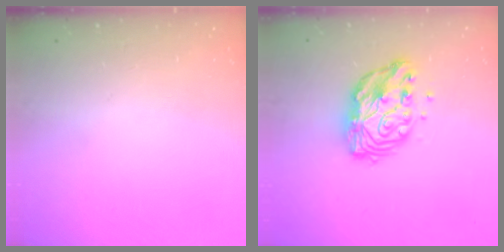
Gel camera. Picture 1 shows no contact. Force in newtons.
{"total": 12.8, "press": 12.8, "slide": 1.1}